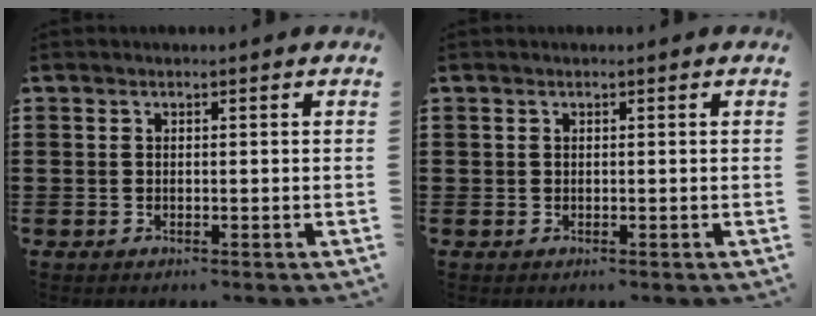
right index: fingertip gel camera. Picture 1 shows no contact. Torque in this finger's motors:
{"motor_torque": [0.95, 1.19, 0.00, -0.01]}